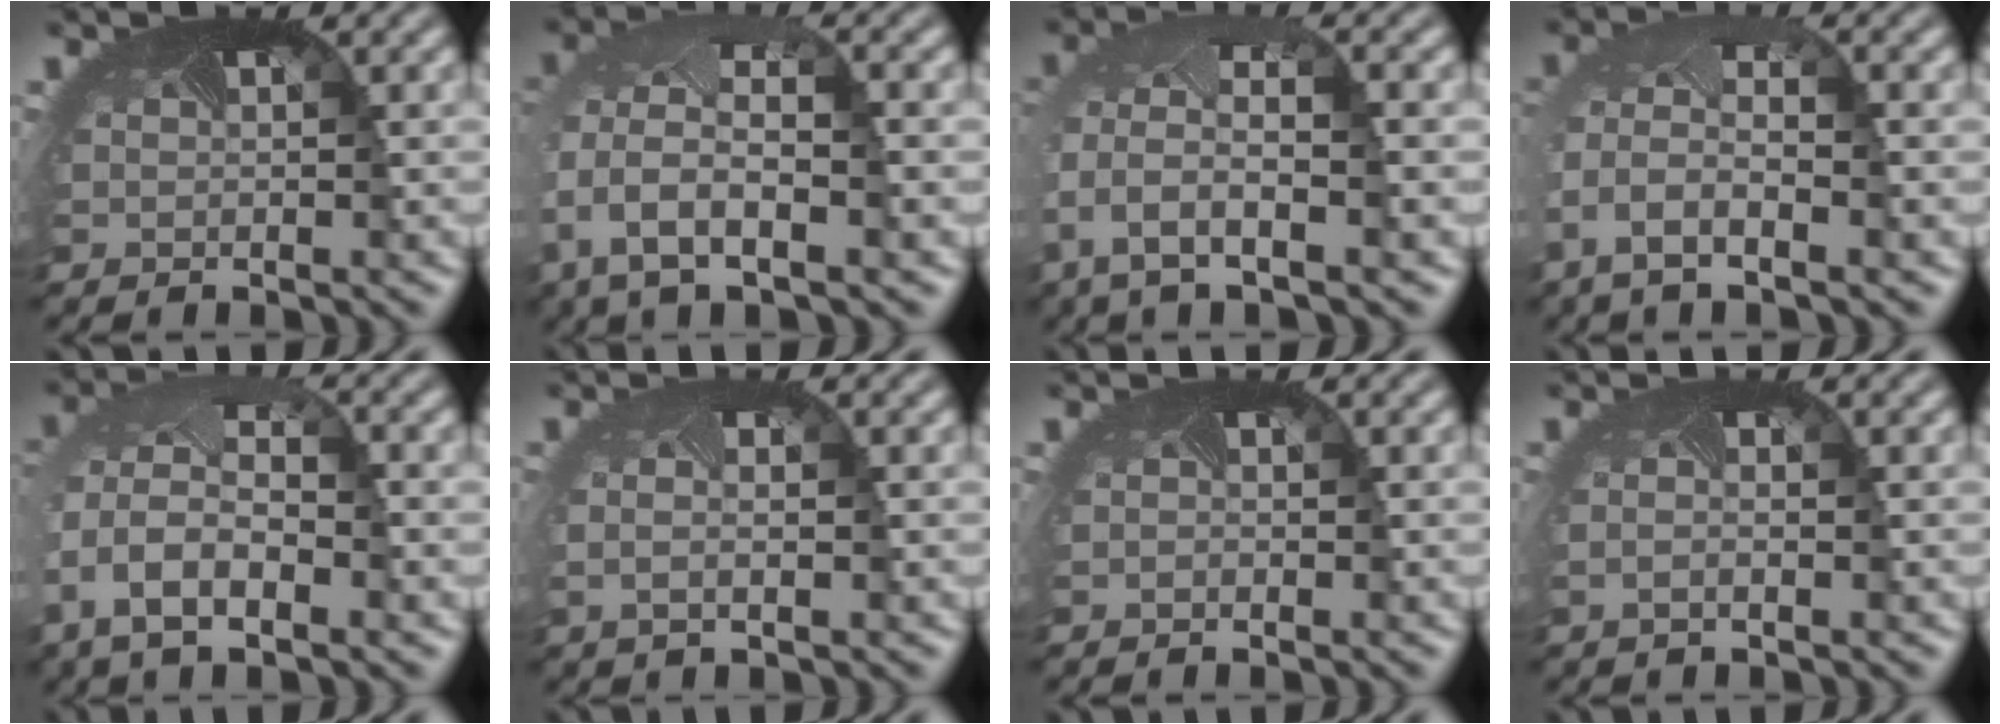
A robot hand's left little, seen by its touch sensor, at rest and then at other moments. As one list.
[{"total": 9.5, "force": [-1.5, 5.7, 7.4], "torque": [-0.188, -0.027, -0.012]}, {"total": 7.5, "force": [-1.7, 4.0, 6.1], "torque": [-0.163, -0.022, -0.027]}, {"total": 6.2, "force": [-2.2, 3.2, 4.9], "torque": [-0.127, -0.016, -0.042]}, {"total": 9.5, "force": [-2.5, 5.8, 7.1], "torque": [-0.153, -0.019, -0.032]}, {"total": 1.5, "force": [-0.3, 0.5, 1.3], "torque": [-0.031, -0.006, -0.006]}, {"total": 0.5, "force": [-0.3, -0.2, -0.3], "torque": [-0.002, -0.003, -0.009]}, {"total": 0.6, "force": [-0.5, -0.2, 0.3], "torque": [-0.012, -0.005, -0.010]}]